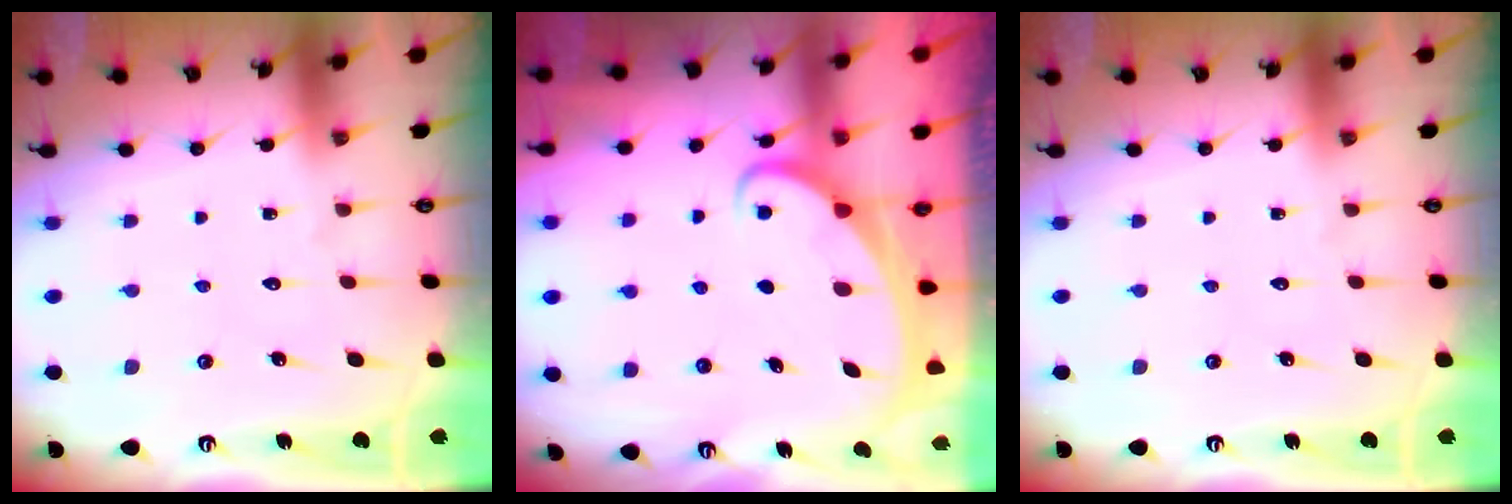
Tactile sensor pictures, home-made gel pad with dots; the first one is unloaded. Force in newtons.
{"total": 2.4, "press": 2.4, "slide": 0.3}
{"total": 0.0}